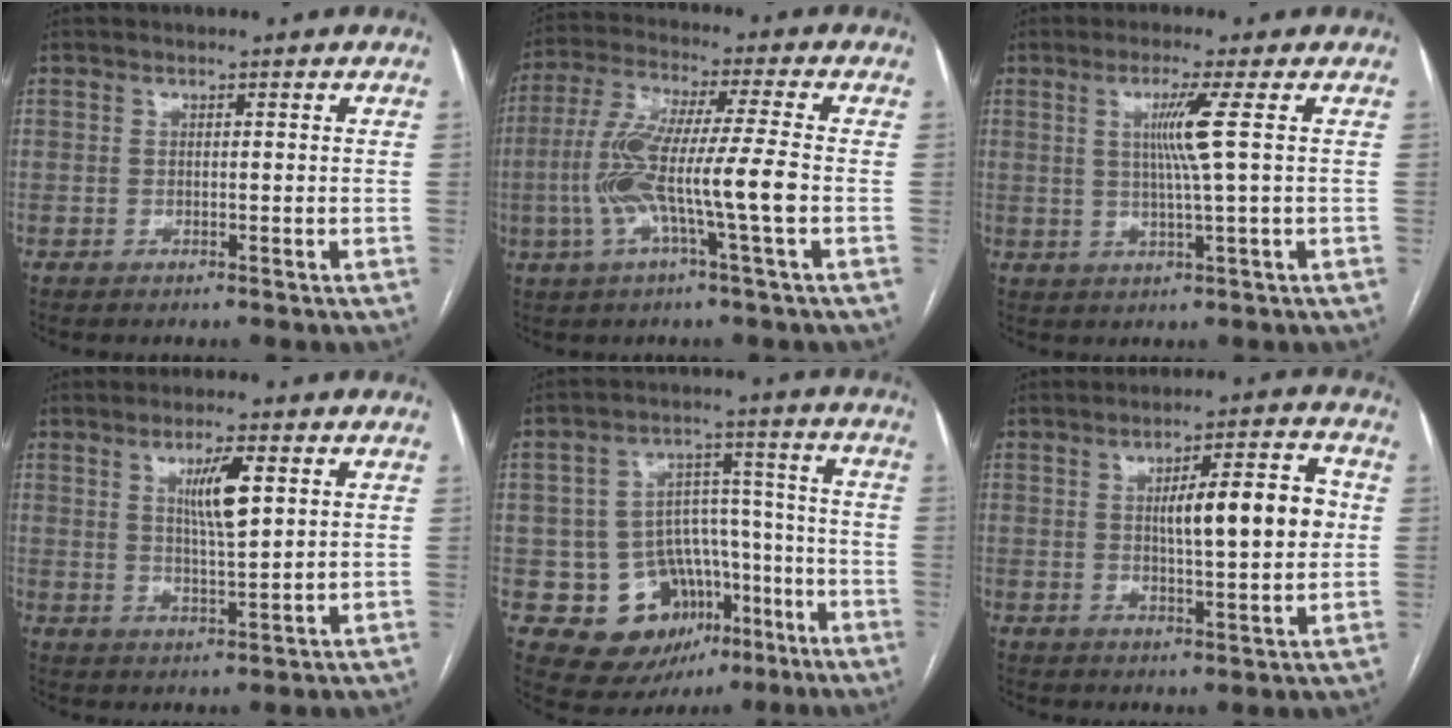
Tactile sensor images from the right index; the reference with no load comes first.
{"total": 11.8, "force": [-2.7, -0.4, 11.5], "torque": [-0.234, 0.005, -0.057]}
{"total": 5.4, "force": [1.2, -1.4, 5.0], "torque": [-0.100, -0.005, 0.024]}
{"total": 6.4, "force": [2.2, 0.8, 6.0], "torque": [-0.107, -0.004, 0.040]}
{"total": 14.1, "force": [-6.0, 11.2, 6.1], "torque": [-0.080, 0.055, -0.073]}
{"total": 11.1, "force": [1.4, 2.1, 10.8], "torque": [-0.159, 0.019, 0.024]}